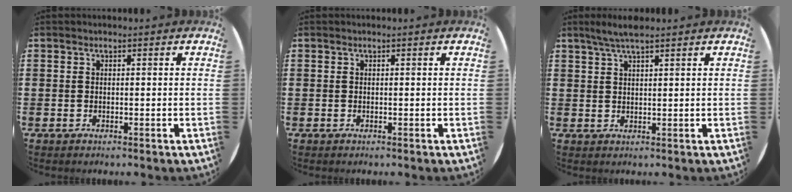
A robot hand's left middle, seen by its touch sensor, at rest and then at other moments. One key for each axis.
{"total": 0.0}
{"total": 3.2, "fx": 2.6, "fy": 0.3, "fz": 1.8, "tx": -0.039, "ty": 0.002, "tz": 0.046}